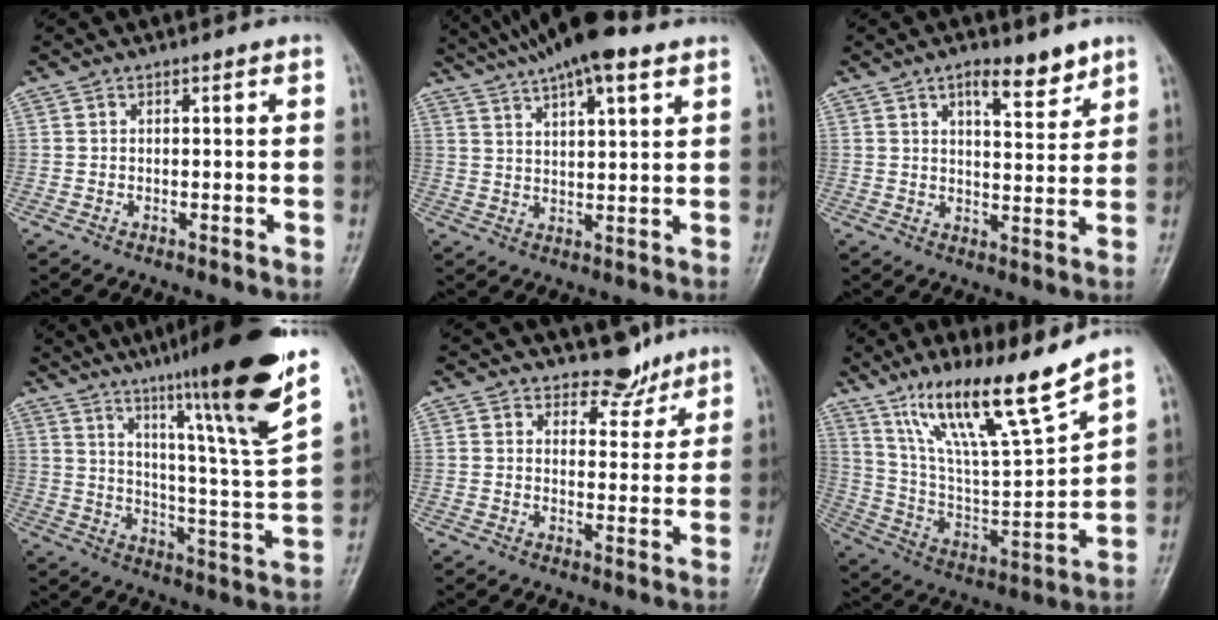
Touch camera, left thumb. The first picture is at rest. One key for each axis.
{"total": 14.4, "fx": 10.1, "fy": 3.6, "fz": 9.6, "tx": -0.153, "ty": 0.000, "tz": 0.169}
{"total": 7.1, "fx": 4.8, "fy": 2.5, "fz": 4.5, "tx": -0.049, "ty": -0.033, "tz": 0.073}
{"total": 22.5, "fx": 15.2, "fy": 0.5, "fz": 16.6, "tx": -0.230, "ty": -0.071, "tz": 0.229}
{"total": 4.8, "fx": 4.1, "fy": 2.4, "fz": 0.4, "tx": 0.021, "ty": -0.033, "tz": 0.059}
{"total": 19.1, "fx": 13.3, "fy": 2.2, "fz": 13.5, "tx": -0.216, "ty": -0.064, "tz": 0.248}